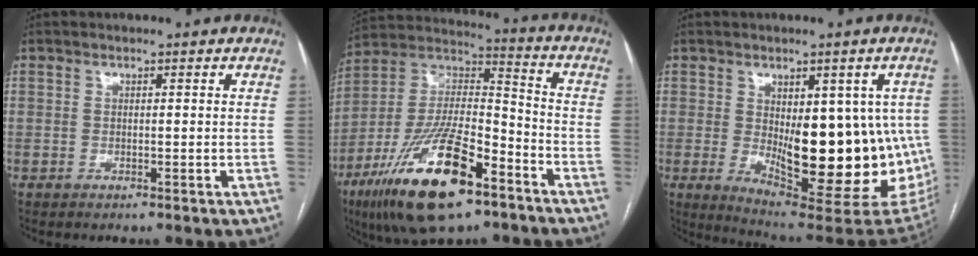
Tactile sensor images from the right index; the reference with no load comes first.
{"total": 22.6, "force": [-12.9, 6.9, 17.3], "torque": [-0.344, -0.015, -0.226]}
{"total": 19.5, "force": [-1.7, 7.3, 18.0], "torque": [-0.185, -0.003, 0.005]}